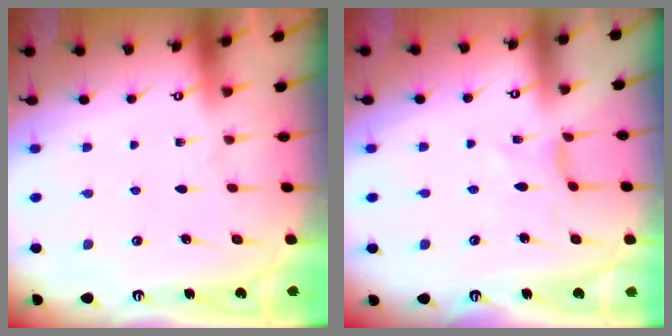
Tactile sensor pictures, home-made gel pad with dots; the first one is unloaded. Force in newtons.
{"total": 0.0}